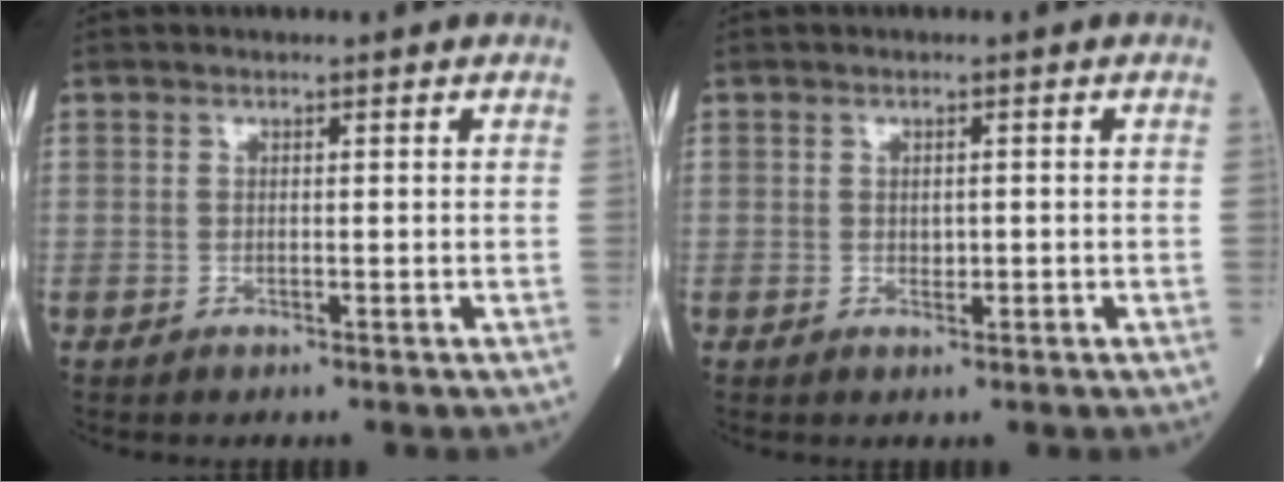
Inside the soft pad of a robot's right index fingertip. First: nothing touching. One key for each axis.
{"total": 1.1, "fx": -0.1, "fy": 0.7, "fz": 0.8, "tx": -0.012, "ty": -0.001, "tz": 0.000}